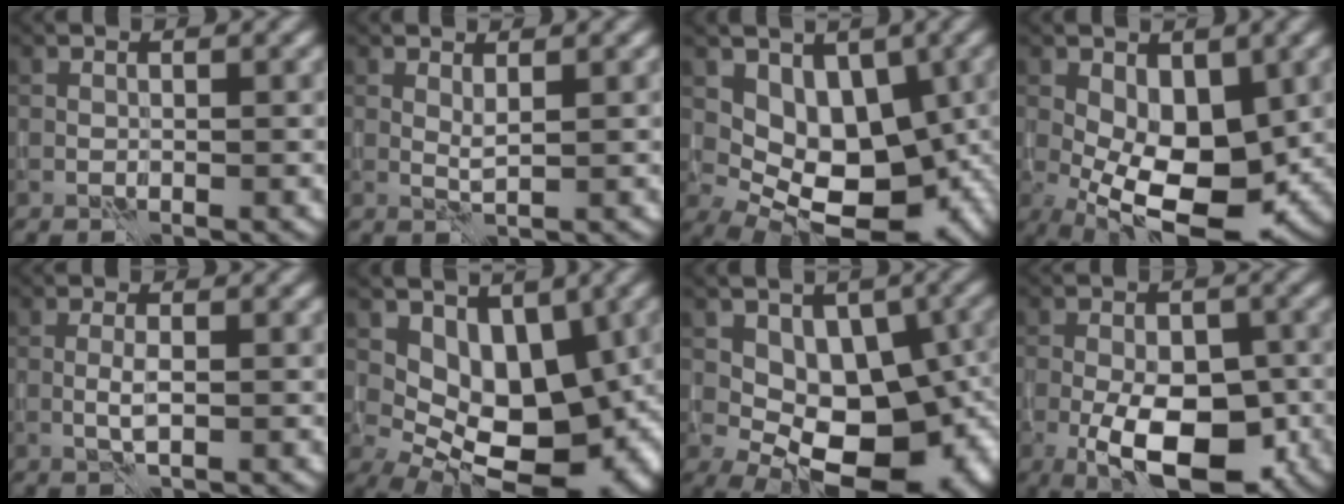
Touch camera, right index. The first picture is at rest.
{"total": 0.9, "force": [0.6, -0.1, 0.7], "torque": [-0.018, -0.001, 0.012]}
{"total": 9.7, "force": [0.7, 6.5, 7.3], "torque": [-0.081, -0.017, 0.020]}
{"total": 7.6, "force": [-1.2, 3.9, 6.4], "torque": [-0.112, -0.004, -0.021]}
{"total": 1.4, "force": [-0.3, 0.1, 1.3], "torque": [-0.030, 0.000, -0.006]}
{"total": 11.2, "force": [0.8, 7.0, 8.6], "torque": [-0.100, -0.013, 0.020]}
{"total": 13.0, "force": [-0.7, 8.1, 10.2], "torque": [-0.108, -0.013, 0.001]}
{"total": 9.5, "force": [-3.2, 4.5, 7.7], "torque": [-0.110, -0.007, -0.057]}